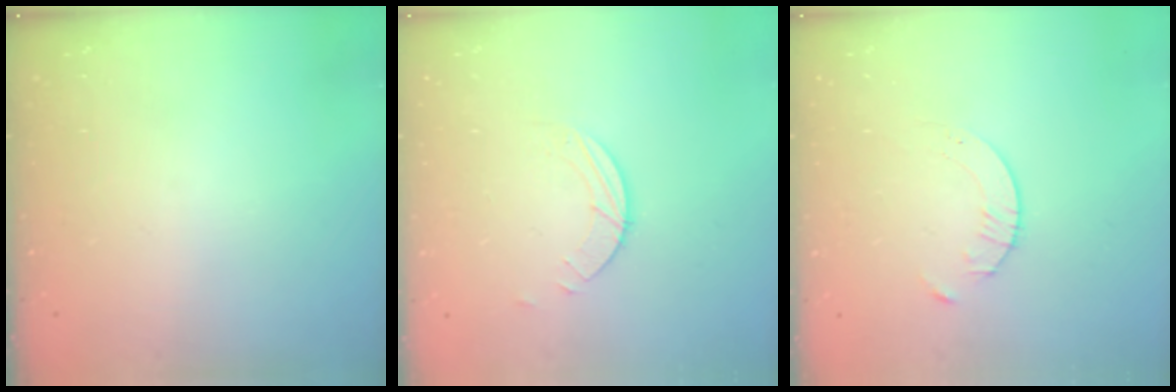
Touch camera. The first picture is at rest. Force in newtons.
{"total": 1.5, "press": 1.5, "slide": 0.1}
{"total": 4.1, "press": 4.0, "slide": 0.5}